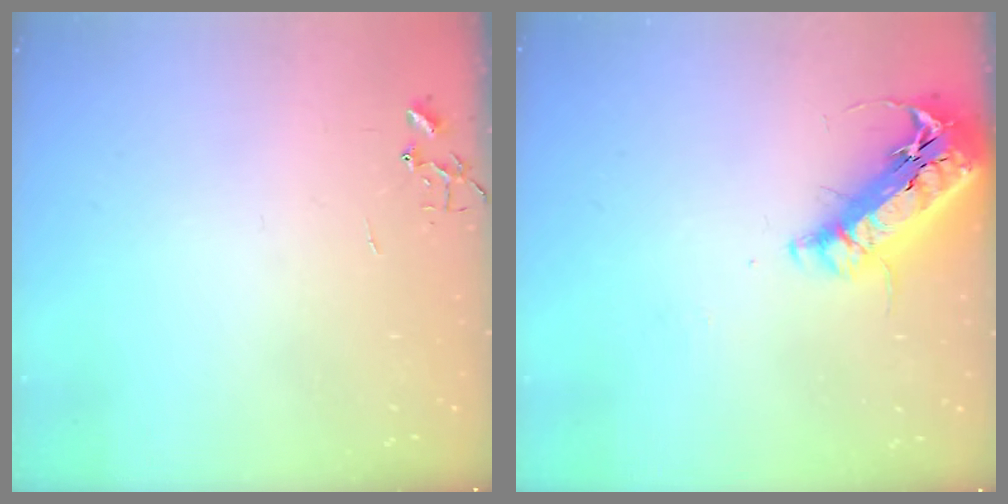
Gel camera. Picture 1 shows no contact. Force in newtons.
{"total": 21.2, "press": 20.8, "slide": 4.0}